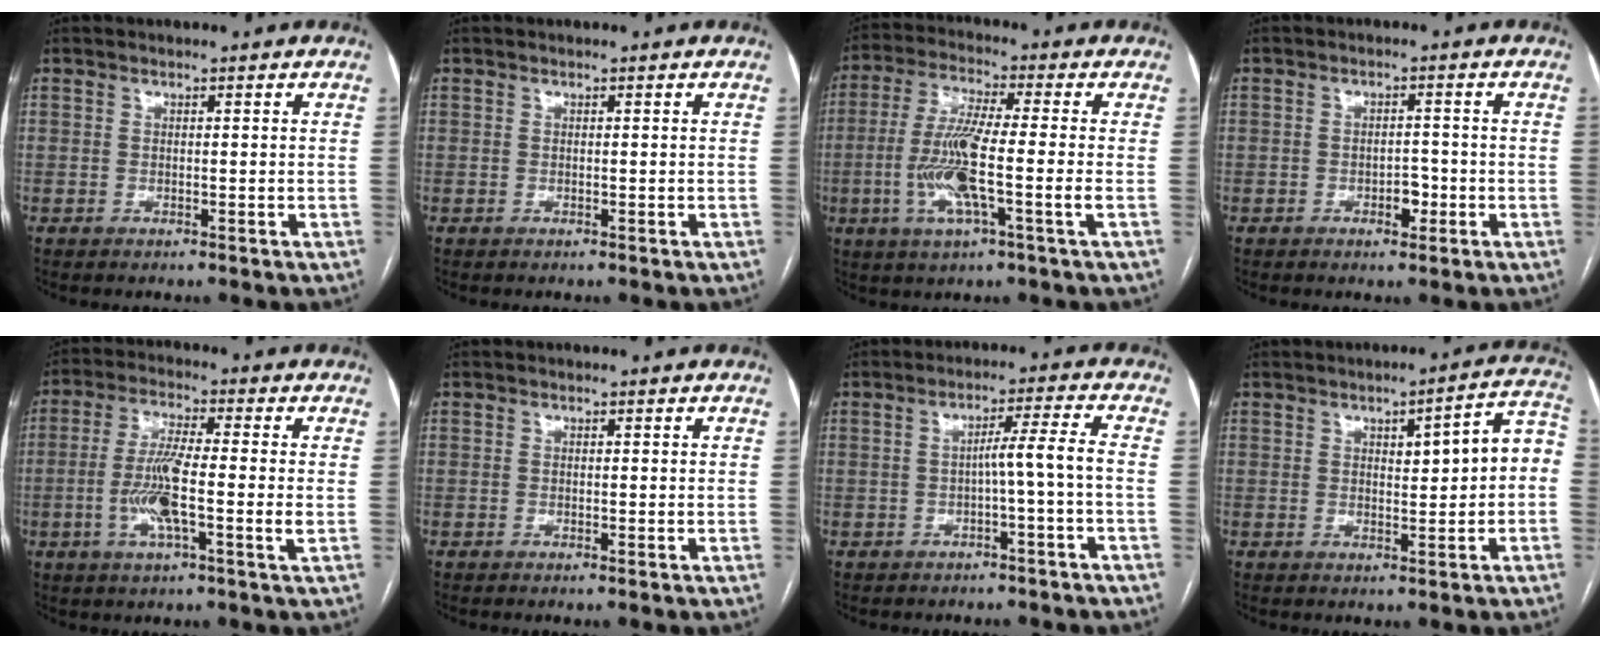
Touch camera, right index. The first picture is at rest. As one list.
[{"total": 0.0}, {"total": 11.0, "force": [-2.3, 0.3, 10.8], "torque": [-0.223, -0.004, -0.050]}, {"total": 2.6, "force": [-1.1, 1.5, 1.9], "torque": [-0.022, 0.008, -0.011]}, {"total": 9.0, "force": [-1.7, 0.4, 8.8], "torque": [-0.177, -0.001, -0.037]}, {"total": 0.0}, {"total": 4.4, "force": [-1.3, -1.1, 4.1], "torque": [-0.066, 0.013, -0.019]}, {"total": 7.2, "force": [0.4, 1.8, 6.9], "torque": [-0.087, 0.030, 0.007]}]